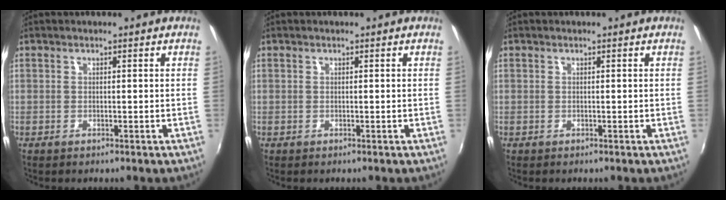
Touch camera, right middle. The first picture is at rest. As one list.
[{"total": 0.0}, {"total": 0.0}]